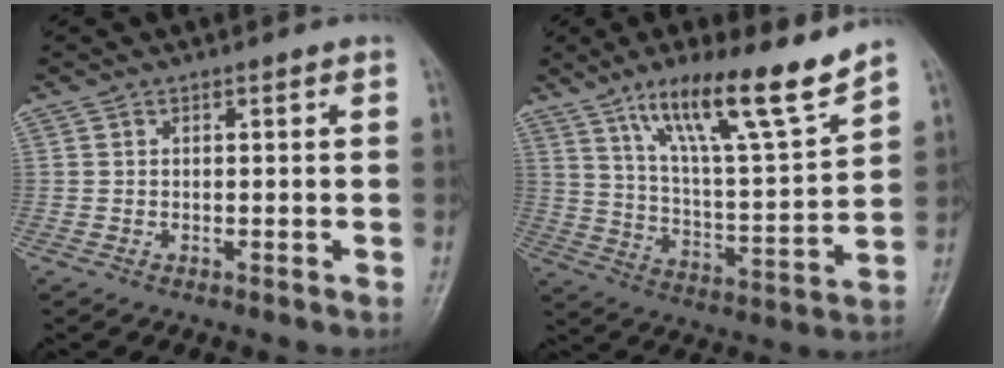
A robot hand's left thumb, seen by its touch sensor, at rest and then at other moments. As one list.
[{"total": 16.8, "force": [11.8, 2.1, 11.7], "torque": [-0.180, -0.066, 0.207]}]